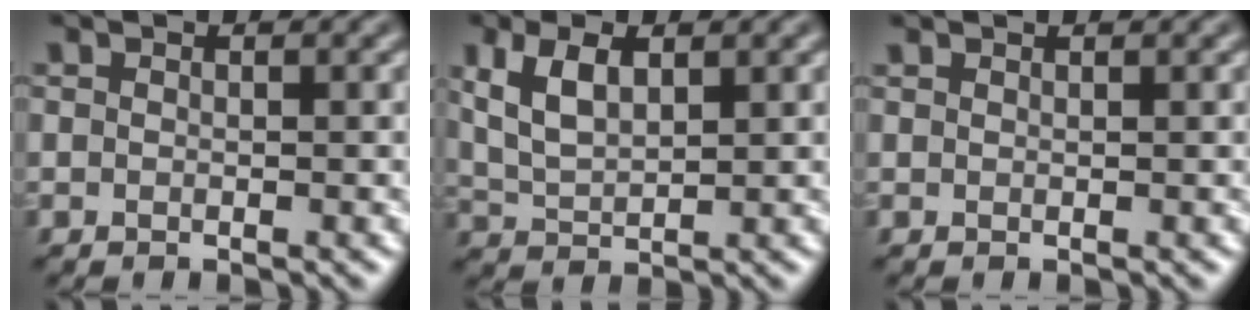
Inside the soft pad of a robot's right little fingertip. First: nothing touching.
{"total": 4.0, "force": [1.6, 2.0, 3.1], "torque": [-0.076, 0.004, 0.035]}
{"total": 0.6, "force": [0.6, 0.0, 0.1], "torque": [-0.004, -0.001, 0.008]}